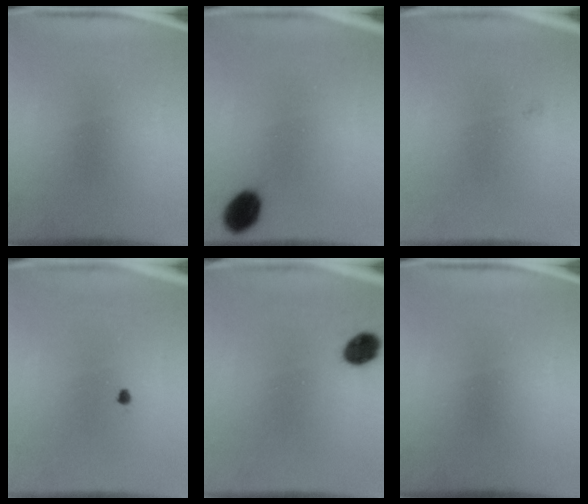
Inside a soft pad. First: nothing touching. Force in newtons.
{"total": 5.9}
{"total": 0.7}
{"total": 1.0}
{"total": 5.3}
{"total": 0.0}